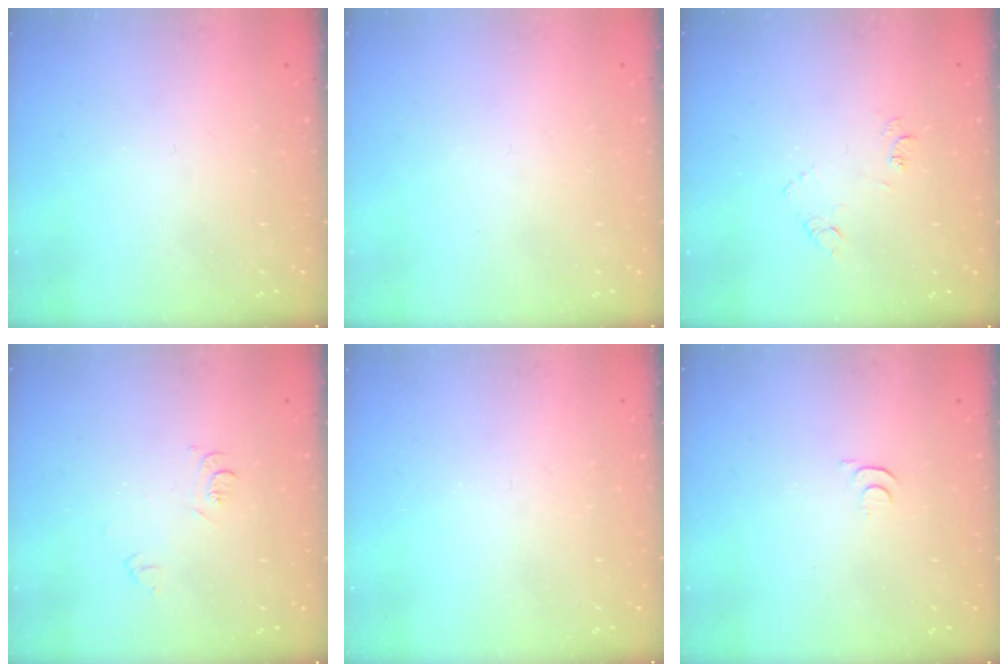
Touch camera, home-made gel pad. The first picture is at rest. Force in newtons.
{"total": 1.6, "press": 1.6, "slide": 0.1}
{"total": 7.9, "press": 7.9, "slide": 0.6}
{"total": 4.9, "press": 4.9, "slide": 0.7}
{"total": 0.0}
{"total": 3.3, "press": 3.2, "slide": 0.4}